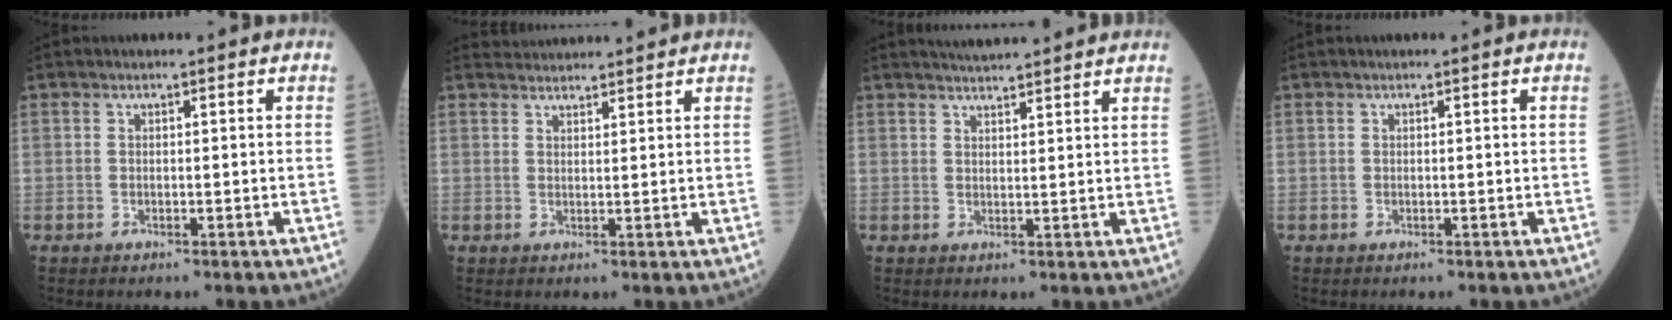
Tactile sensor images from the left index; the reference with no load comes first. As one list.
[{"total": 4.6, "force": [4.6, 0.2, 0.2], "torque": [-0.010, 0.032, 0.072]}, {"total": 5.9, "force": [5.6, -0.1, 1.9], "torque": [-0.032, 0.023, 0.075]}, {"total": 0.0}]